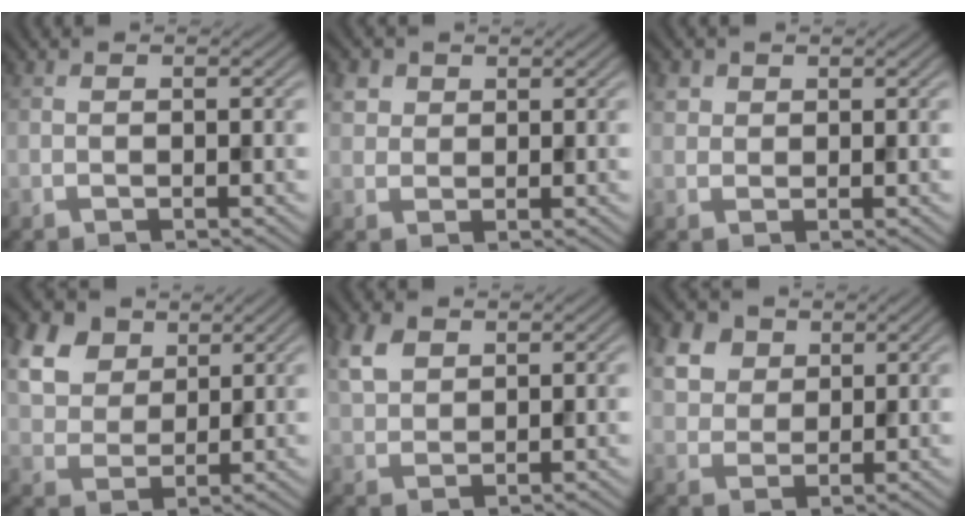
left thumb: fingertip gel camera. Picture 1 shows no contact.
{"total": 2.5, "force": [1.2, 2.0, 0.8], "torque": [-0.026, 0.001, 0.025]}
{"total": 1.6, "force": [0.8, 1.4, 0.4], "torque": [-0.011, 0.000, 0.017]}
{"total": 9.0, "force": [4.8, 6.0, 4.7], "torque": [-0.161, 0.005, 0.099]}
{"total": 4.3, "force": [2.3, 2.7, 2.5], "torque": [-0.066, 0.006, 0.048]}
{"total": 5.8, "force": [3.0, 4.2, 2.7], "torque": [-0.091, 0.004, 0.059]}